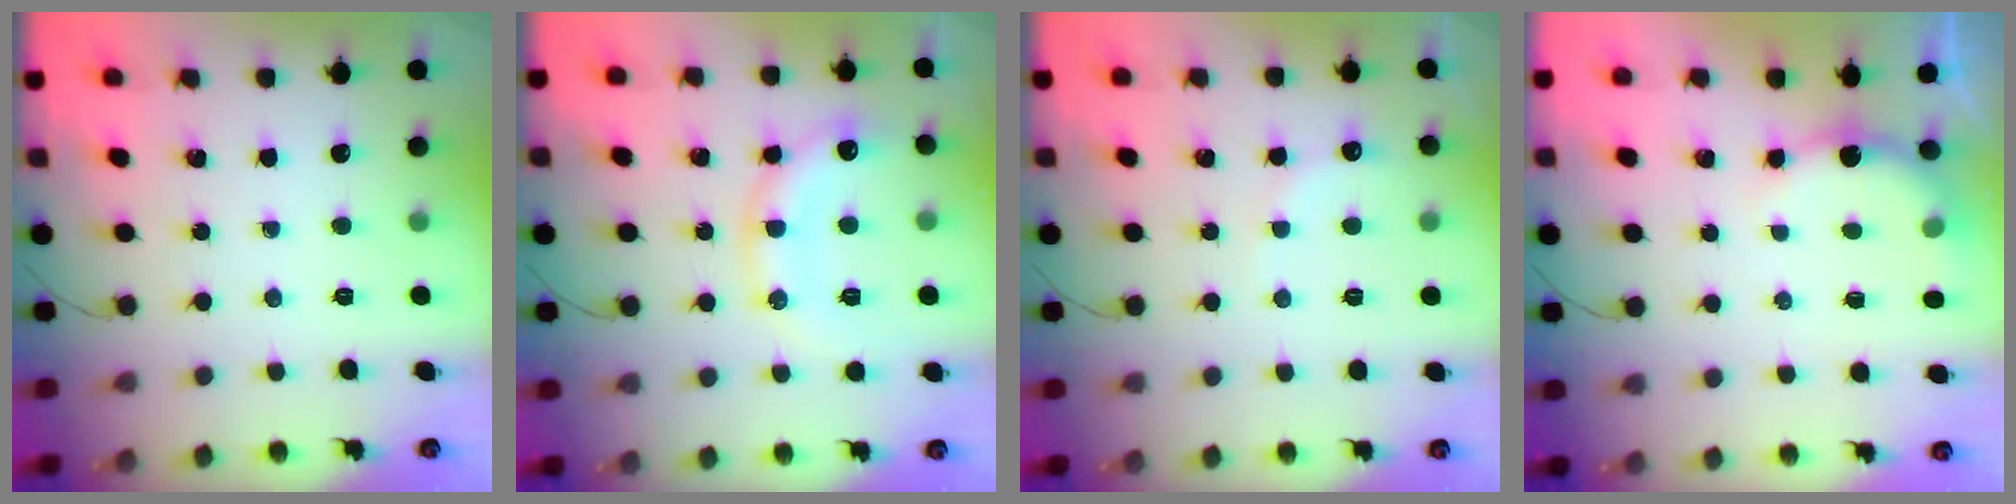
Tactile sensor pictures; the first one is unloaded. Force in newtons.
{"total": 13.8, "press": 13.7, "slide": 1.6}
{"total": 5.7, "press": 5.6, "slide": 1.1}
{"total": 3.5, "press": 3.5, "slide": 0.4}